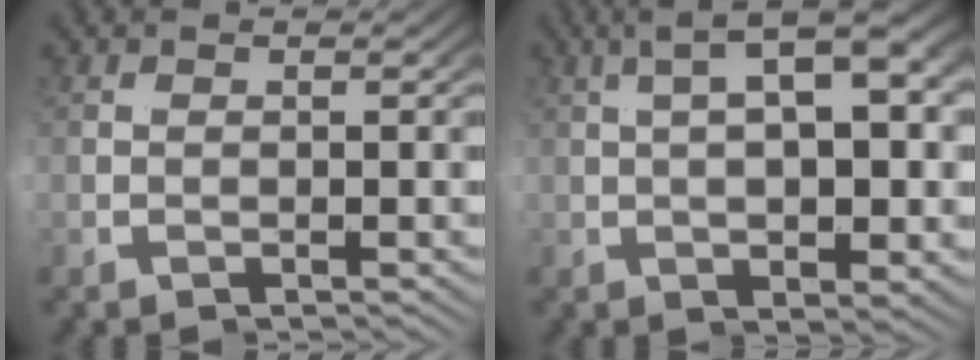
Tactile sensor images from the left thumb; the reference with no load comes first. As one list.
[{"total": 5.4, "force": [0.8, 0.6, 5.3], "torque": [-0.062, 0.043, -0.007]}]